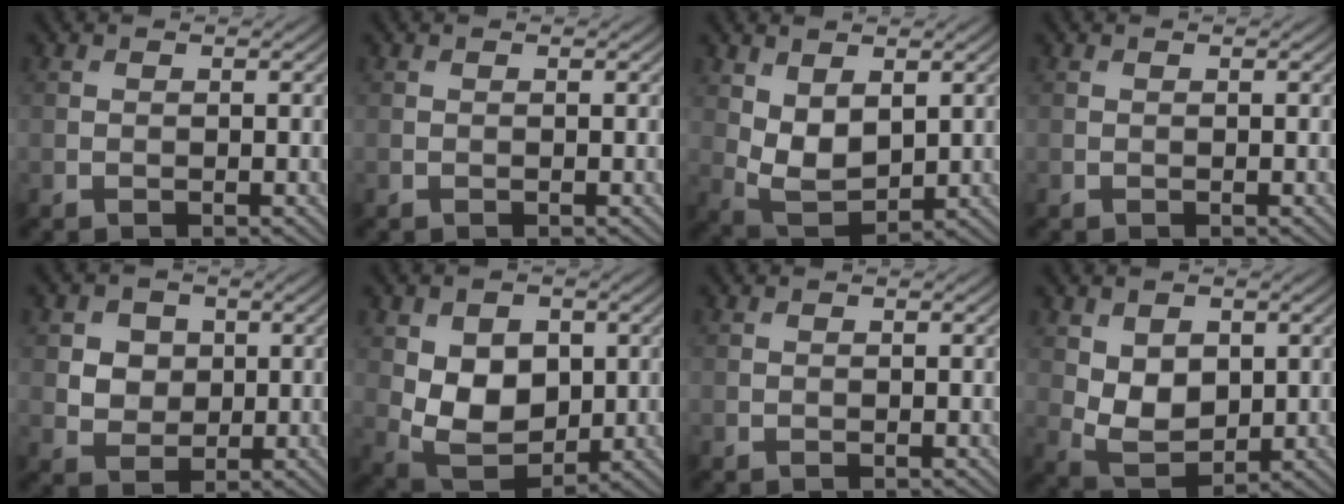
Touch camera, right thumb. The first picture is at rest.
{"total": 0.0}
{"total": 6.1, "force": [1.5, 3.6, 4.7], "torque": [-0.113, -0.008, 0.038]}
{"total": 0.0}
{"total": 4.5, "force": [1.4, 3.9, 1.8], "torque": [-0.064, -0.009, 0.028]}
{"total": 8.9, "force": [1.0, 6.3, 6.2], "torque": [-0.129, -0.011, 0.017]}
{"total": 0.0}
{"total": 6.2, "force": [1.2, 4.2, 4.3], "torque": [-0.094, -0.010, 0.031]}